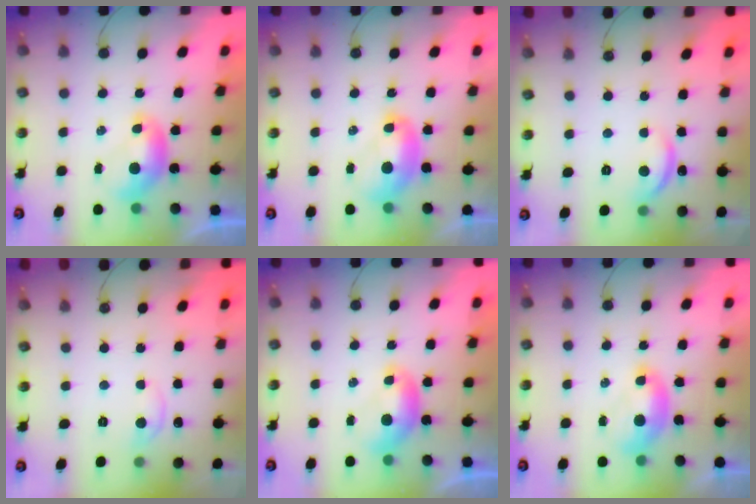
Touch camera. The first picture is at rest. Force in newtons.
{"total": 2.5, "press": 2.5, "slide": 0.3}
{"total": 4.8, "press": 4.7, "slide": 0.4}
{"total": 0.0}
{"total": 0.0}
{"total": 1.8, "press": 1.6, "slide": 0.7}